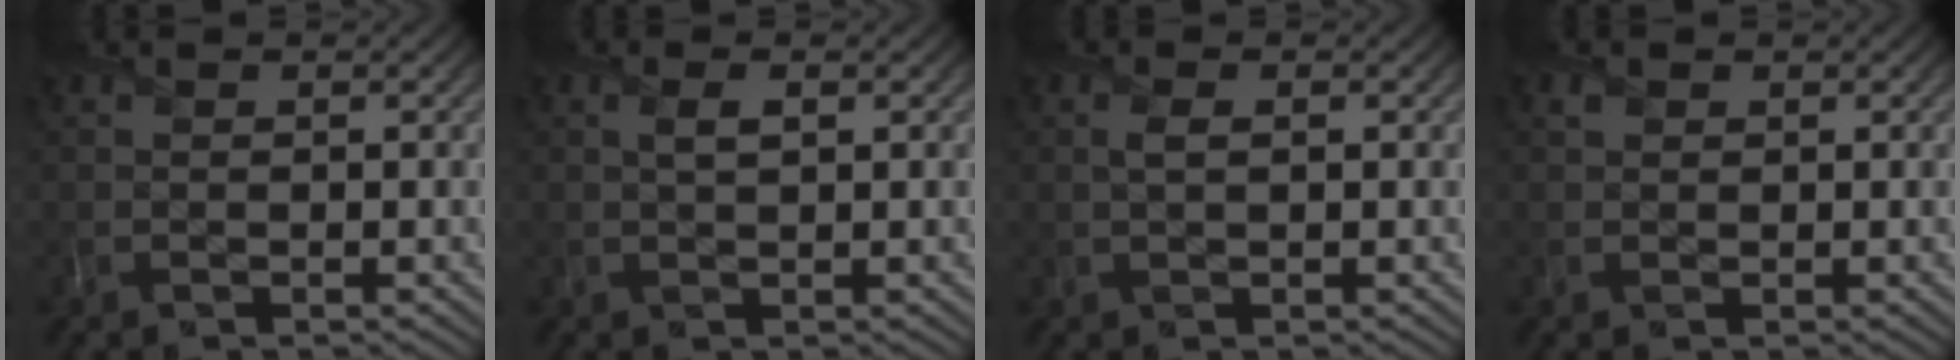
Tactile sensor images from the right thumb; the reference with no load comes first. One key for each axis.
{"total": 1.3, "fx": 0.5, "fy": 0.5, "fz": 1.2, "tx": -0.024, "ty": 0.002, "tz": 0.009}
{"total": 1.2, "fx": 0.3, "fy": 0.5, "fz": 1.1, "tx": -0.024, "ty": 0.003, "tz": 0.005}
{"total": 0.8, "fx": 0.5, "fy": 0.7, "fz": 0.0, "tx": -0.002, "ty": 0.000, "tz": 0.009}